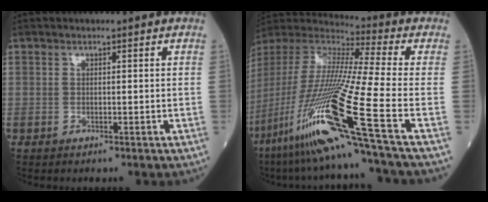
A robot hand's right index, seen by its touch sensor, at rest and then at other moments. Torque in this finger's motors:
{"motor_torque": [2.14, 0.00, 1.05, 0.21]}